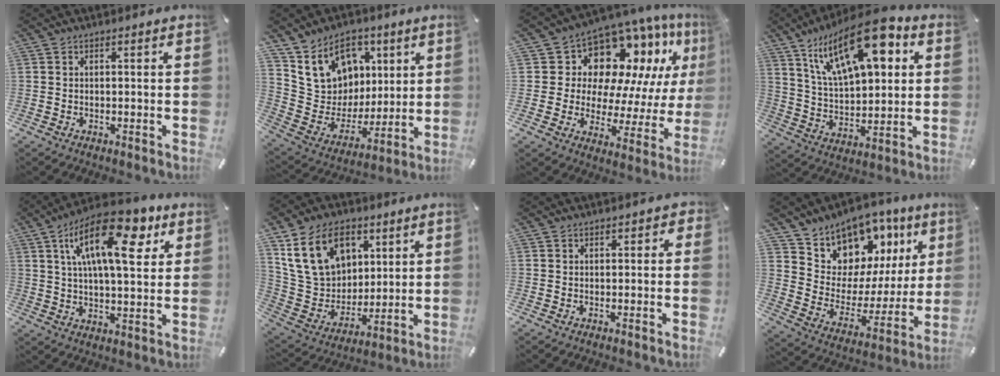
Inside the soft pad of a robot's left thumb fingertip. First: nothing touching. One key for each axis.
{"total": 14.7, "fx": 7.7, "fy": 12.1, "fz": 3.0, "tx": -0.056, "ty": -0.061, "tz": 0.156}
{"total": 13.8, "fx": 8.3, "fy": 9.4, "fz": 5.6, "tx": -0.085, "ty": -0.093, "tz": 0.145}
{"total": 21.0, "fx": 10.6, "fy": 9.6, "fz": 15.4, "tx": -0.277, "ty": -0.044, "tz": 0.174}
{"total": 19.8, "fx": 8.7, "fy": 8.6, "fz": 15.6, "tx": -0.266, "ty": -0.021, "tz": 0.134}
{"total": 17.9, "fx": 7.9, "fy": 13.2, "fz": 9.1, "tx": -0.174, "ty": -0.021, "tz": 0.153}
{"total": 1.1, "fx": -0.1, "fy": 1.1, "fz": 0.4, "tx": 0.001, "ty": 0.003, "tz": -0.005}
{"total": 10.8, "fx": 8.9, "fy": 6.1, "fz": -1.0, "tx": 0.004, "ty": -0.117, "tz": 0.160}